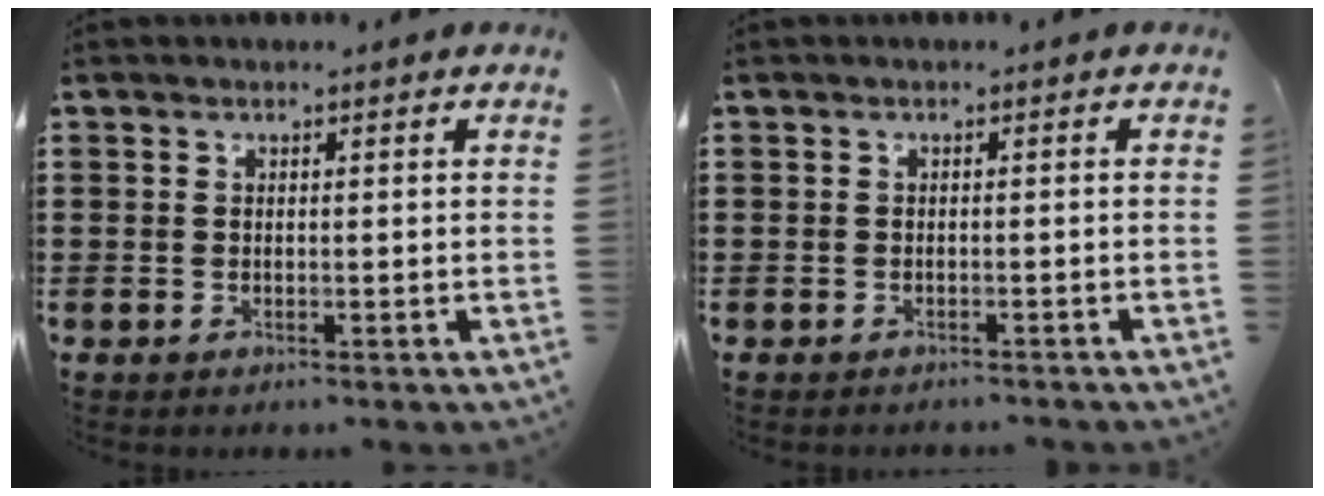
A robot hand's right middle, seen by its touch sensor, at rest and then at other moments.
{"total": 0.6, "force": [-0.6, 0.1, 0.0], "torque": [-0.002, 0.000, -0.013]}